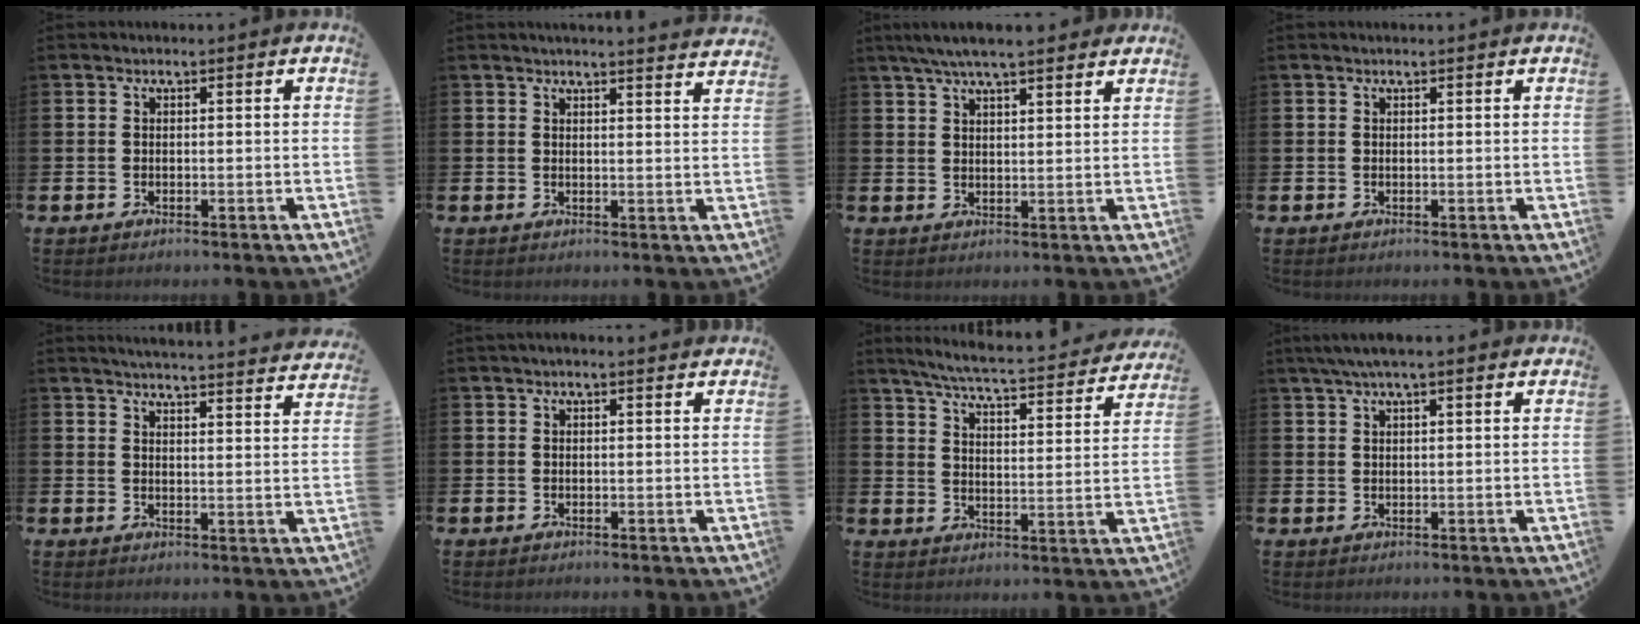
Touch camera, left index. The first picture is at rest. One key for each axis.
{"total": 2.8, "fx": 2.8, "fy": -0.4, "fz": 0.0, "tx": 0.007, "ty": -0.023, "tz": 0.048}
{"total": 5.9, "fx": 5.3, "fy": 0.8, "fz": 2.6, "tx": -0.060, "ty": -0.010, "tz": 0.095}
{"total": 0.0}
{"total": 4.5, "fx": 4.4, "fy": -0.5, "fz": 0.3, "tx": -0.007, "ty": -0.039, "tz": 0.074}
{"total": 0.6, "fx": 0.3, "fy": 0.0, "fz": 0.5, "tx": -0.007, "ty": 0.001, "tz": 0.005}
{"total": 5.9, "fx": 5.4, "fy": 0.2, "fz": 2.4, "tx": -0.070, "ty": -0.040, "tz": 0.089}
{"total": 3.8, "fx": 2.8, "fy": 0.6, "fz": 2.5, "tx": -0.050, "ty": 0.000, "tz": 0.049}